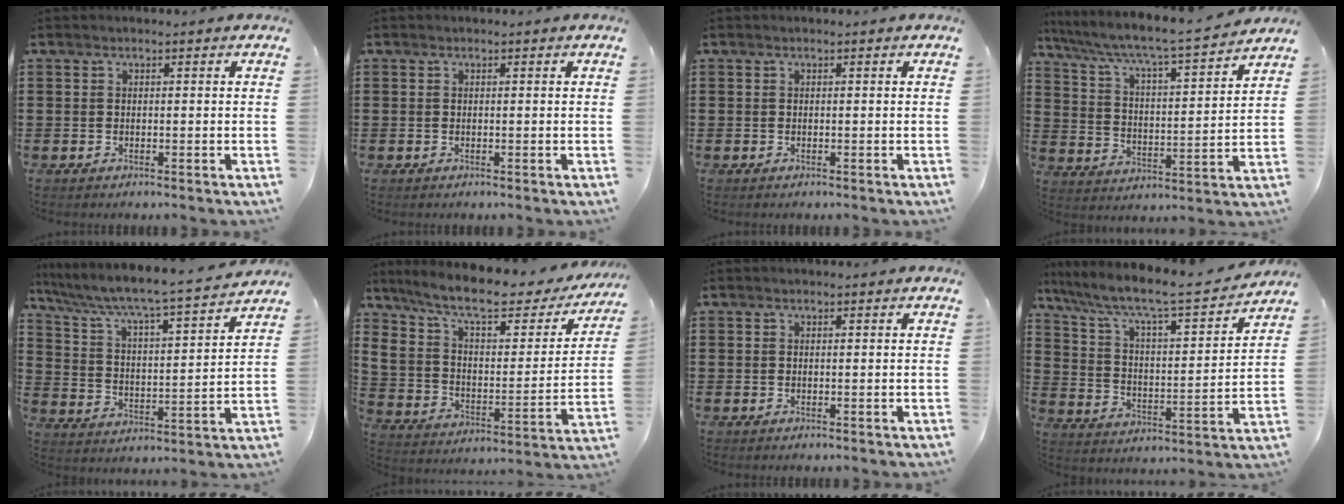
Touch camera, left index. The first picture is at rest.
{"total": 0.0}
{"total": 0.0}
{"total": 5.3, "force": [4.6, 0.0, 2.6], "torque": [-0.075, -0.040, 0.067]}
{"total": 4.9, "force": [4.3, 0.0, 2.4], "torque": [-0.069, -0.041, 0.058]}
{"total": 9.3, "force": [7.1, 2.4, 5.6], "torque": [-0.135, -0.038, 0.120]}
{"total": 0.0}
{"total": 6.9, "force": [5.6, 1.0, 3.9], "torque": [-0.103, -0.045, 0.085]}